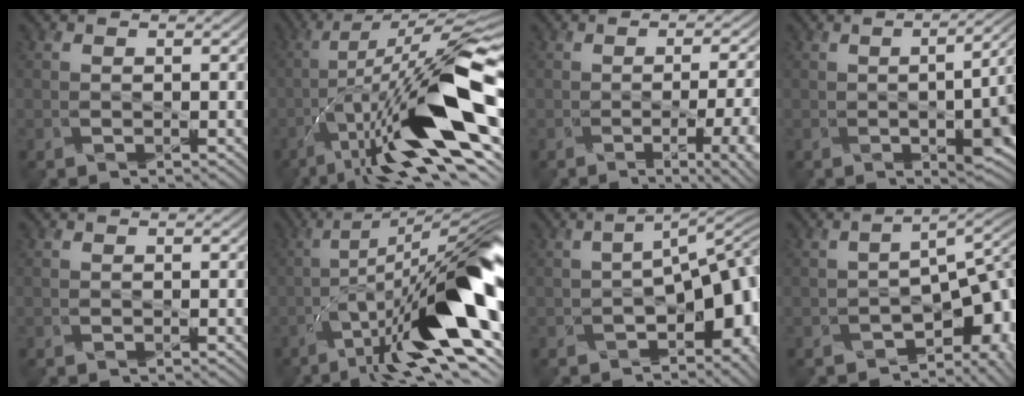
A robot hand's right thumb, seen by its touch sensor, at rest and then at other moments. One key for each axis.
{"total": 16.5, "fx": -4.6, "fy": 4.3, "fz": 15.3, "tx": -0.263, "ty": 0.001, "tz": -0.073}
{"total": 8.9, "fx": -2.6, "fy": 2.8, "fz": 8.1, "tx": -0.095, "ty": -0.007, "tz": -0.029}
{"total": 7.4, "fx": -0.4, "fy": 2.4, "fz": 7.0, "tx": -0.083, "ty": -0.003, "tz": -0.008}
{"total": 0.0}
{"total": 18.6, "fx": -4.9, "fy": 5.3, "fz": 17.2, "tx": -0.266, "ty": -0.005, "tz": -0.074}
{"total": 9.9, "fx": -3.2, "fy": 4.5, "fz": 8.2, "tx": -0.099, "ty": -0.022, "tz": -0.036}
{"total": 8.9, "fx": -5.4, "fy": 3.7, "fz": 6.1, "tx": -0.075, "ty": -0.021, "tz": -0.066}